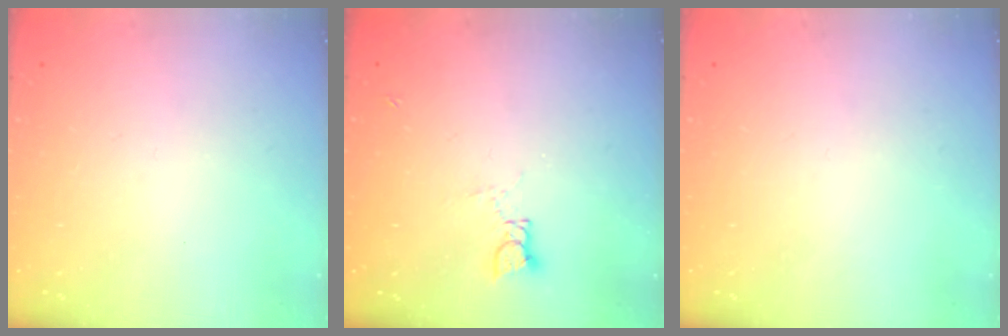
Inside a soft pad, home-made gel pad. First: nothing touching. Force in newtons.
{"total": 3.1, "press": 3.1, "slide": 0.2}
{"total": 0.0}